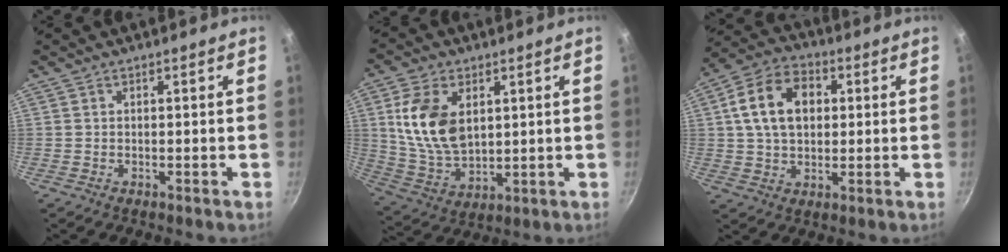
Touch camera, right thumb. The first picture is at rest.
{"total": 13.6, "force": [3.4, 8.6, 10.0], "torque": [-0.177, -0.021, 0.077]}
{"total": 13.2, "force": [2.6, 9.2, 9.1], "torque": [-0.141, 0.015, 0.031]}